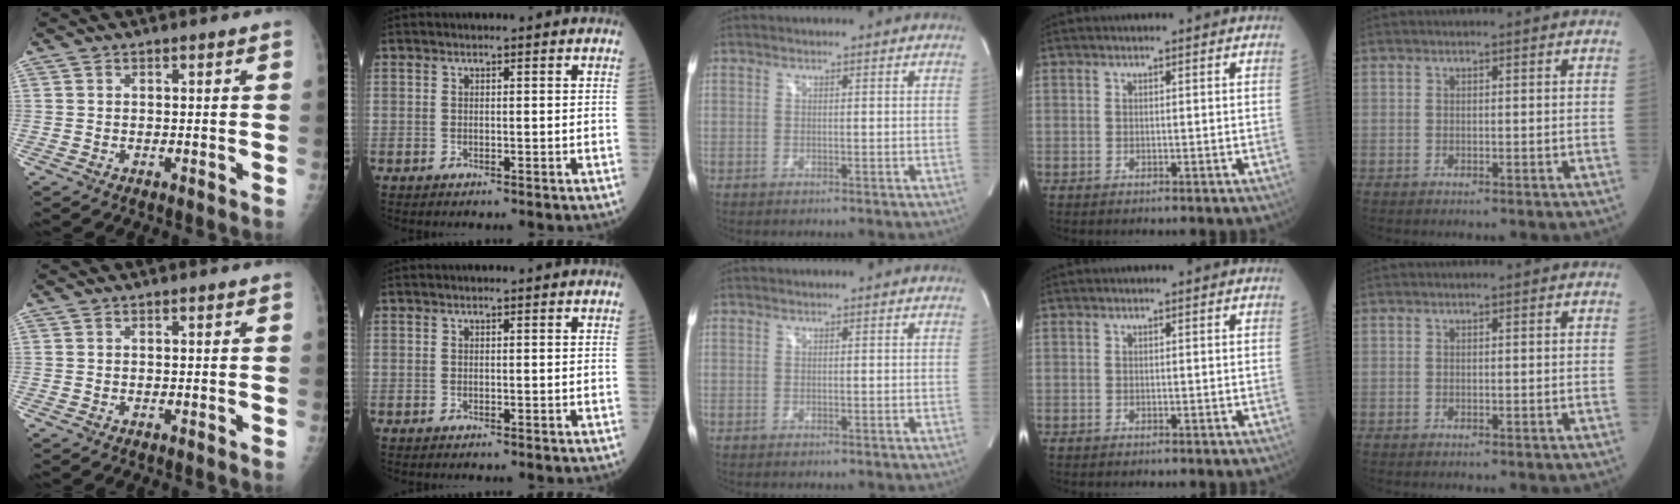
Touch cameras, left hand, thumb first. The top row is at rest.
{}